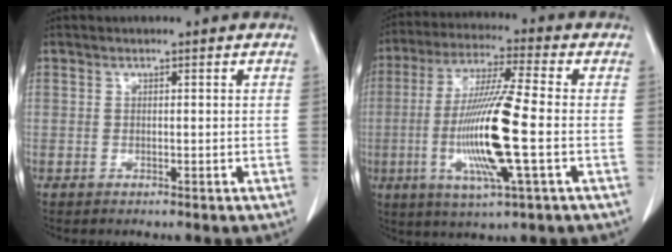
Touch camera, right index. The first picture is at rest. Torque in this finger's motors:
{"motor_torque": [2.14, 0.00, 0.65, 0.21]}